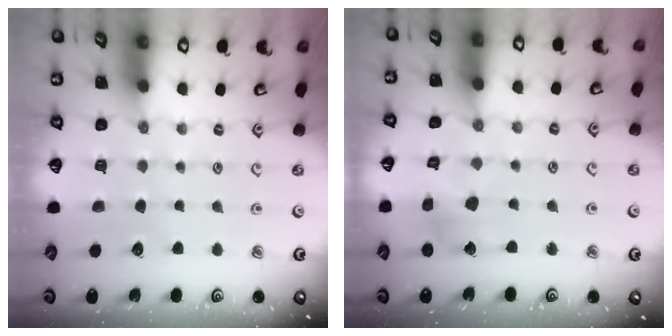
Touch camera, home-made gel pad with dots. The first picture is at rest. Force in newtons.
{"total": 8.6, "press": 8.6, "slide": 1.0}